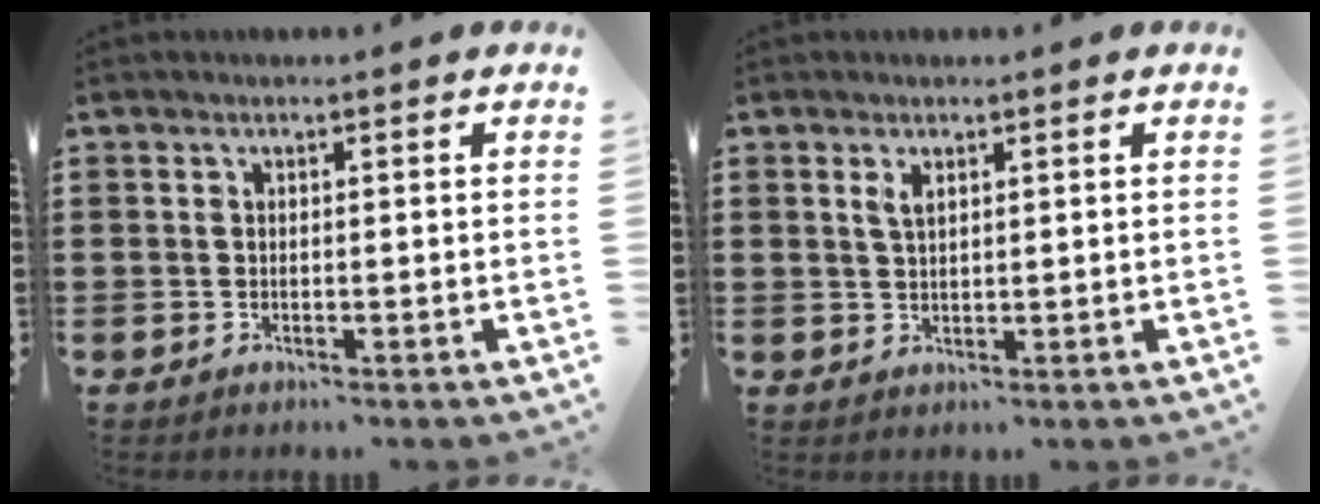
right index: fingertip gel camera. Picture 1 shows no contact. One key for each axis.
{"total": 1.8, "fx": 0.9, "fy": 0.7, "fz": 1.4, "tx": -0.030, "ty": 0.004, "tz": 0.015}